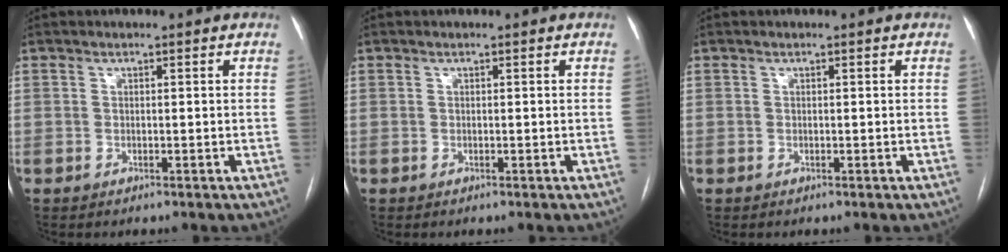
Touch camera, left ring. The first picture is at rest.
{"total": 0.0}
{"total": 0.0}